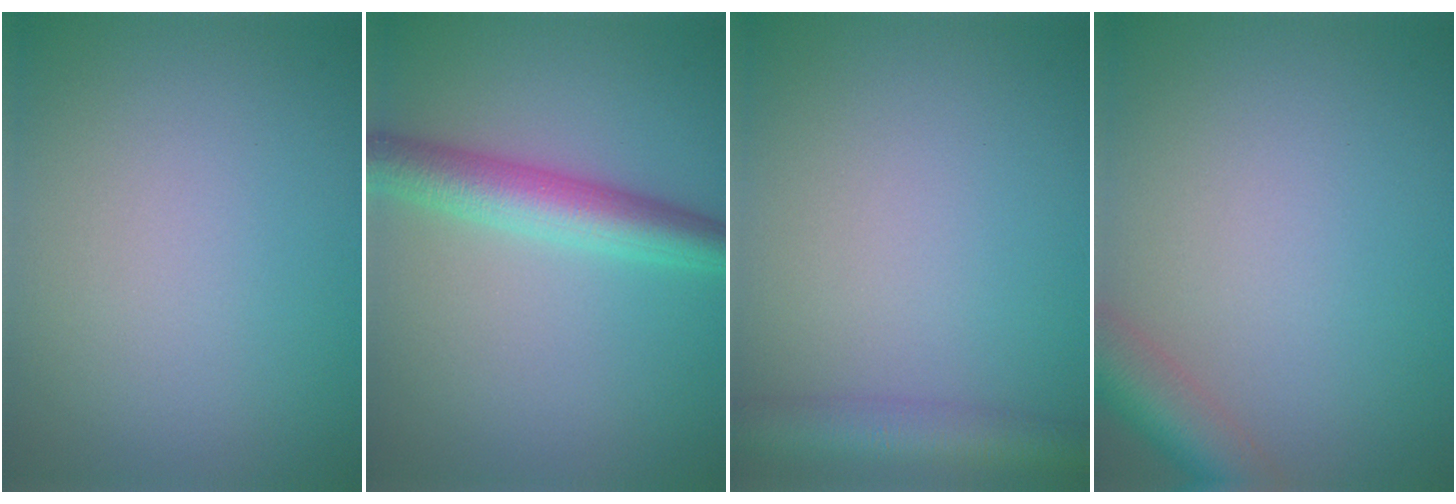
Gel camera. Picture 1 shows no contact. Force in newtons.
{"total": 4.9, "press": 4.9, "slide": 0.0}
{"total": 4.0, "press": 3.9, "slide": 0.2}
{"total": 4.2, "press": 4.2, "slide": 0.2}